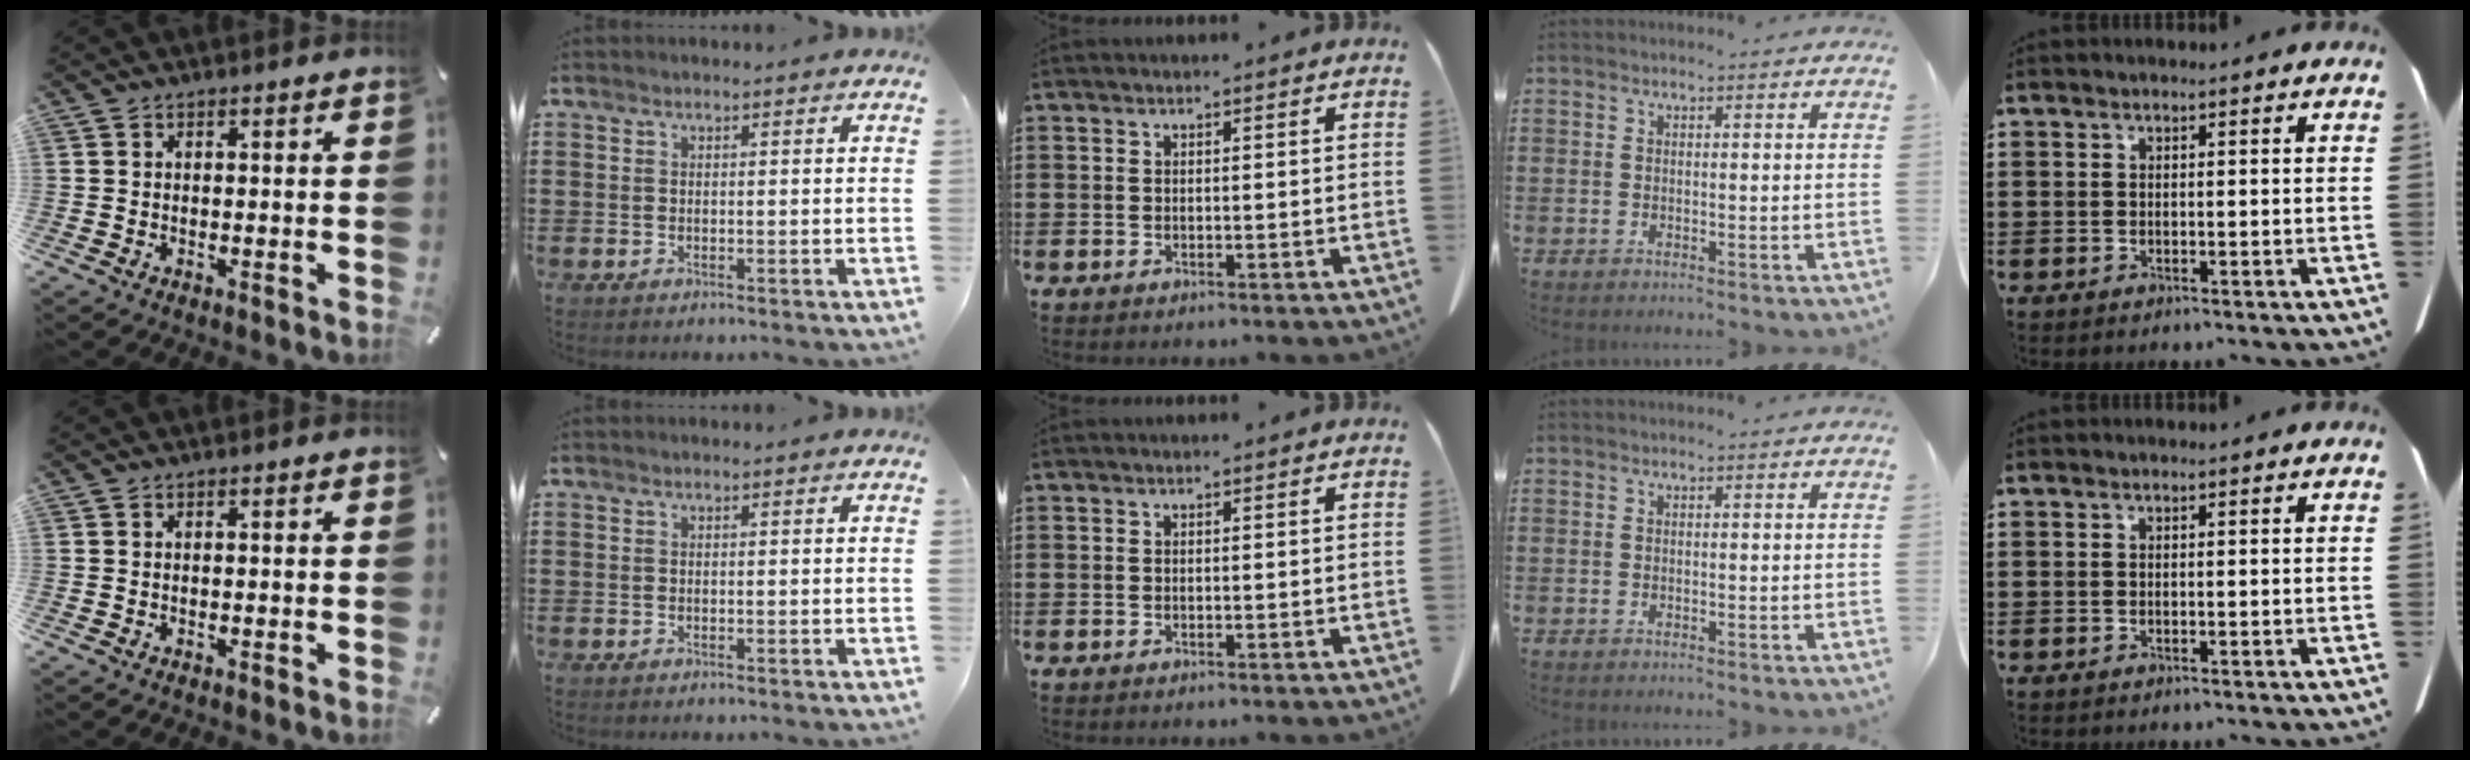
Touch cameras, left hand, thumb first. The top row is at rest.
{}